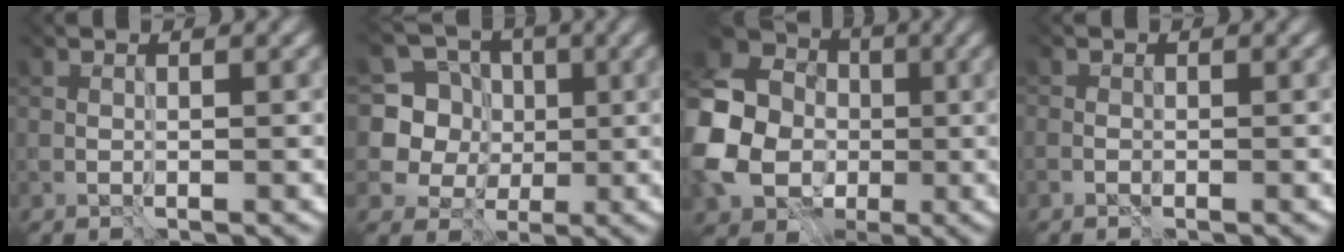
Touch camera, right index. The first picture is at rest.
{"total": 8.0, "force": [2.0, 7.5, 1.6], "torque": [-0.055, 0.014, 0.031]}
{"total": 11.0, "force": [-1.0, 9.8, 5.0], "torque": [-0.137, -0.024, -0.029]}
{"total": 0.7, "force": [-0.5, 0.5, -0.1], "torque": [-0.001, -0.002, -0.011]}